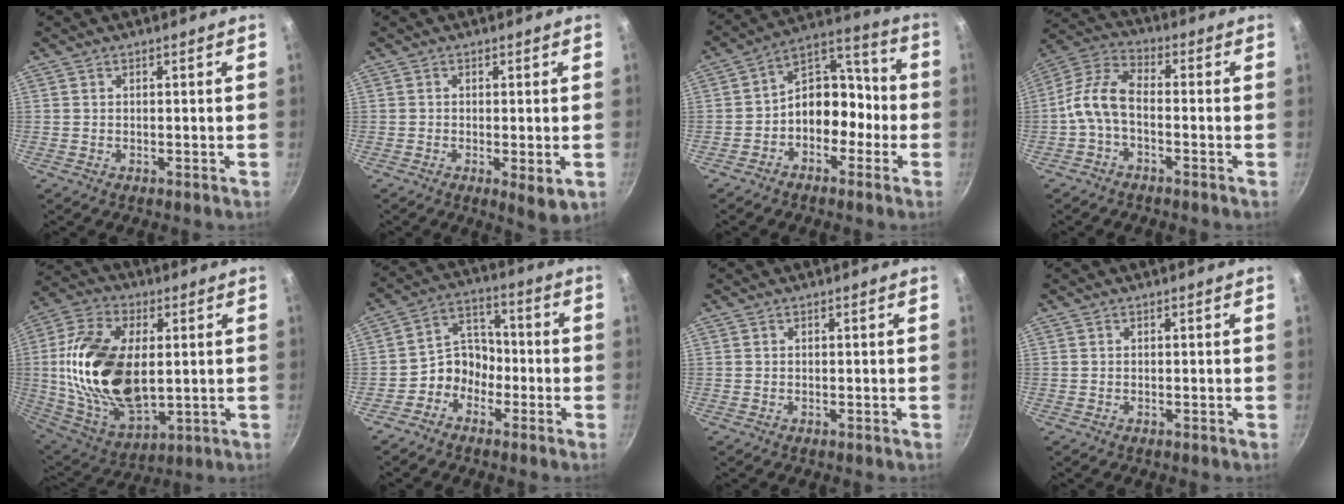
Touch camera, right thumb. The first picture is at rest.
{"total": 4.4, "force": [-1.2, 1.3, 4.1], "torque": [-0.065, -0.013, -0.019]}
{"total": 12.2, "force": [-2.7, 8.4, 8.4], "torque": [-0.092, 0.052, -0.060]}
{"total": 8.9, "force": [-1.9, 4.7, 7.3], "torque": [-0.150, 0.036, -0.051]}
{"total": 23.6, "force": [1.4, 13.1, 19.6], "torque": [-0.380, -0.012, 0.035]}
{"total": 7.9, "force": [-3.3, 6.4, 3.1], "torque": [-0.022, 0.051, -0.074]}
{"total": 0.0}
{"total": 0.0}